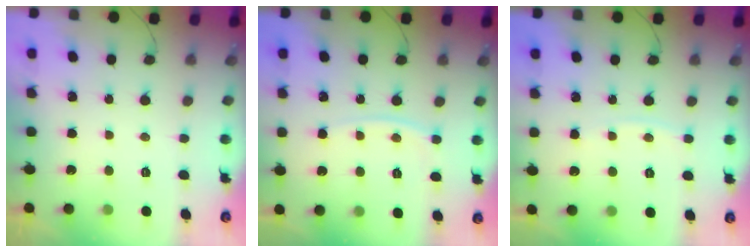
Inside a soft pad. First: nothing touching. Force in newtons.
{"total": 6.2, "press": 6.1, "slide": 0.8}
{"total": 3.6, "press": 3.6, "slide": 0.5}